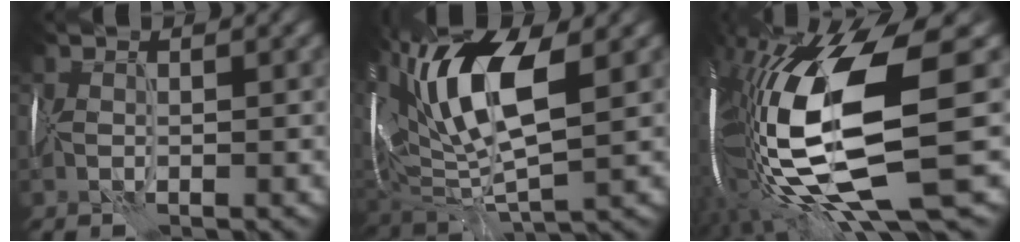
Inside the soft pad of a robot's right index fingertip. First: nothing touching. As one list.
[{"total": 11.1, "force": [3.1, 5.1, 9.3], "torque": [-0.172, 0.017, 0.050]}, {"total": 18.7, "force": [-2.1, 5.8, 17.6], "torque": [-0.343, -0.042, -0.022]}]